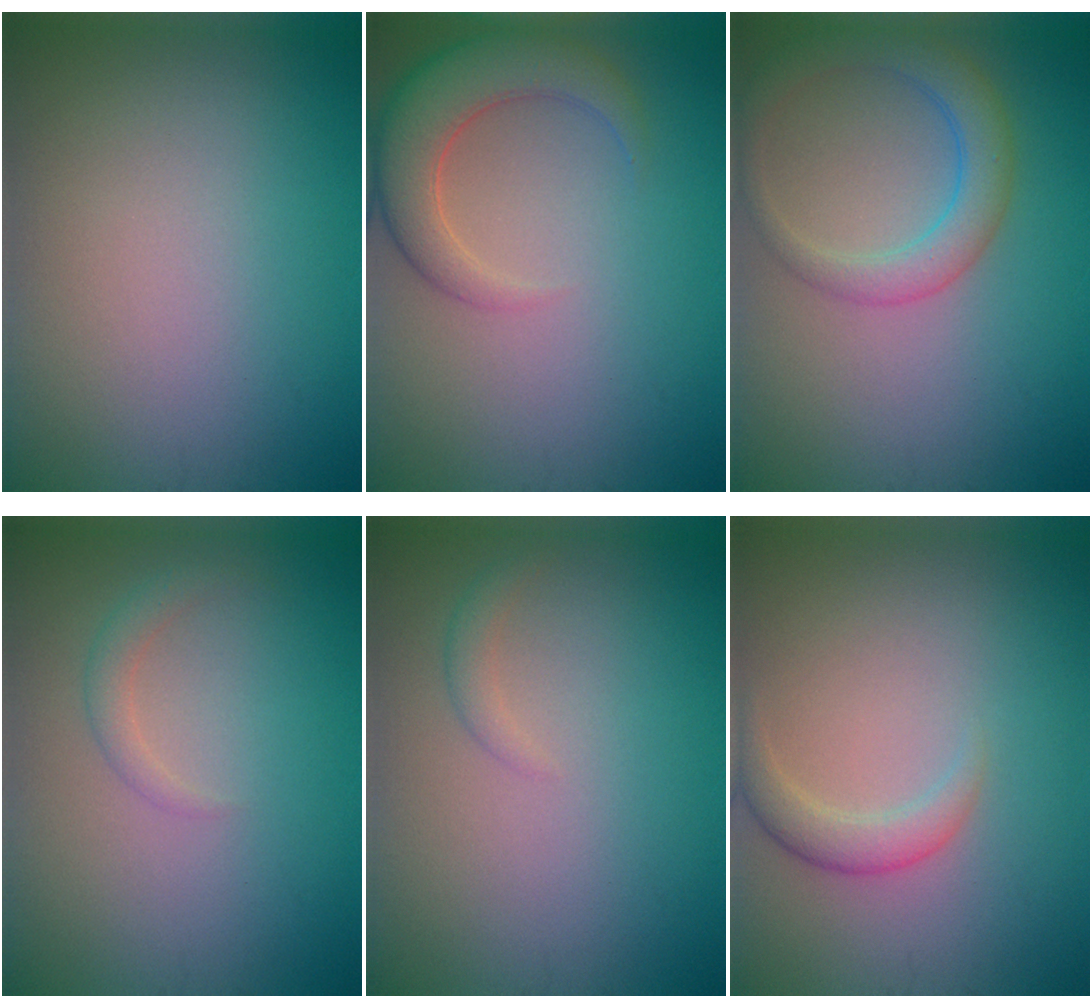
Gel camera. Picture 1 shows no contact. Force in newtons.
{"total": 5.2, "press": 5.2, "slide": 0.5}
{"total": 3.8, "press": 3.8, "slide": 0.2}
{"total": 1.3, "press": 1.3, "slide": 0.1}
{"total": 1.0, "press": 1.0, "slide": 0.0}
{"total": 2.0, "press": 2.0, "slide": 0.1}